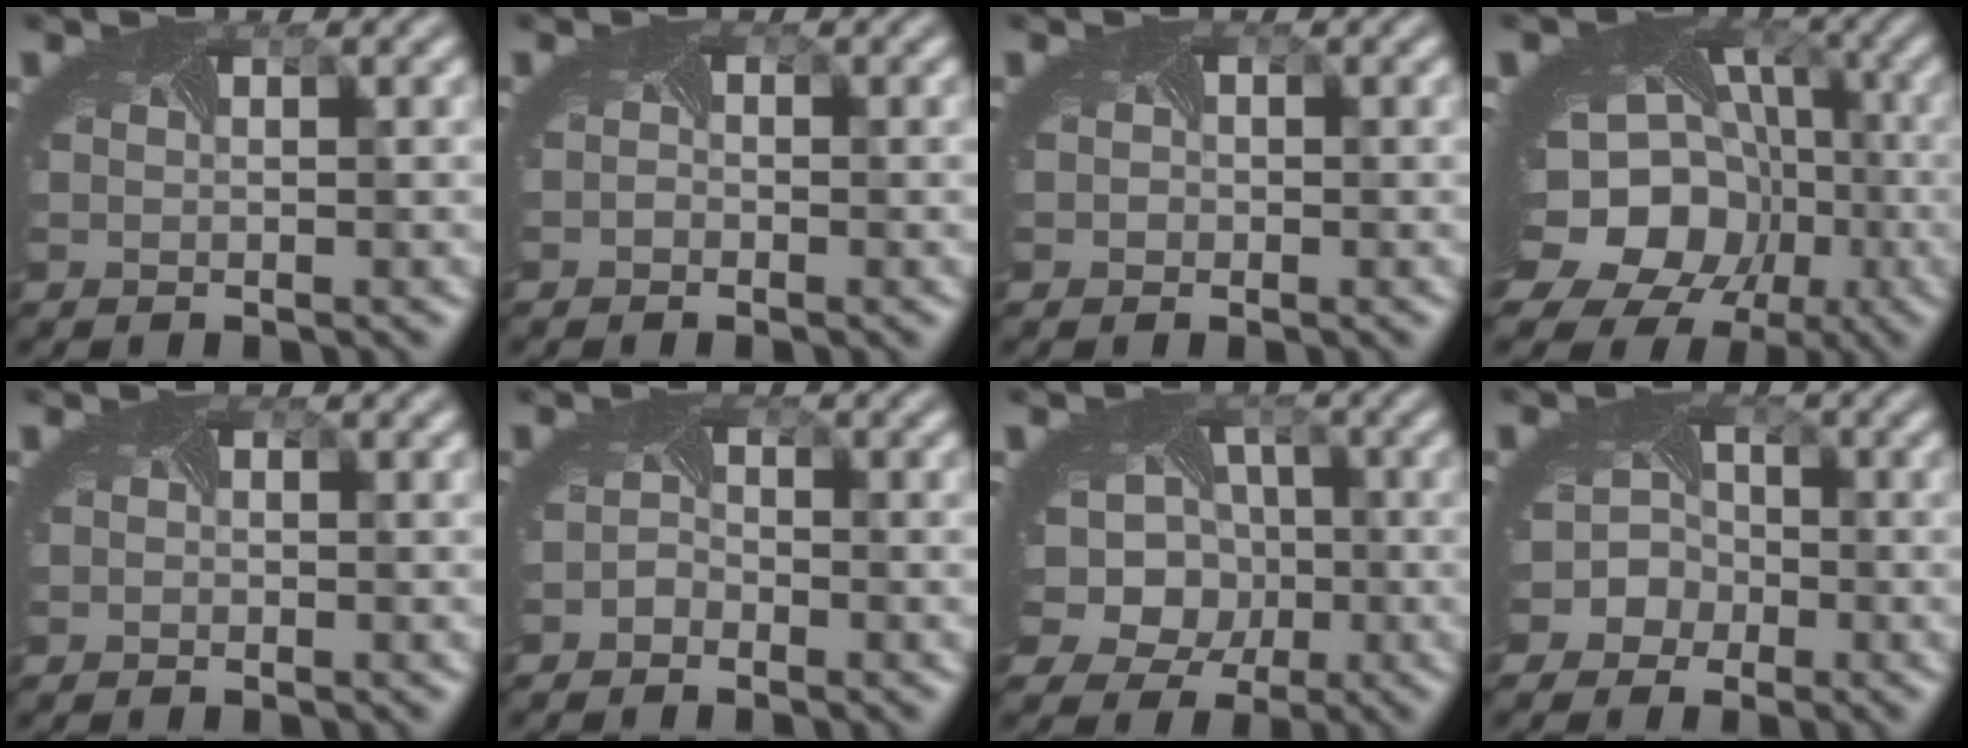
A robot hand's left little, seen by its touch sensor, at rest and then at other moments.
{"total": 0.5, "force": [-0.4, 0.4, 0.0], "torque": [-0.004, -0.007, -0.013]}
{"total": 1.1, "force": [0.1, 1.1, 0.2], "torque": [-0.003, -0.002, -0.008]}
{"total": 17.6, "force": [-5.3, 14.7, 8.1], "torque": [-0.159, -0.047, -0.084]}
{"total": 0.0}
{"total": 1.3, "force": [-1.2, 0.6, 0.0], "torque": [-0.006, -0.003, -0.026]}
{"total": 10.9, "force": [-0.5, 9.5, 5.2], "torque": [-0.100, 0.006, -0.042]}
{"total": 4.8, "force": [-2.2, 4.1, 0.9], "torque": [0.005, 0.001, -0.049]}